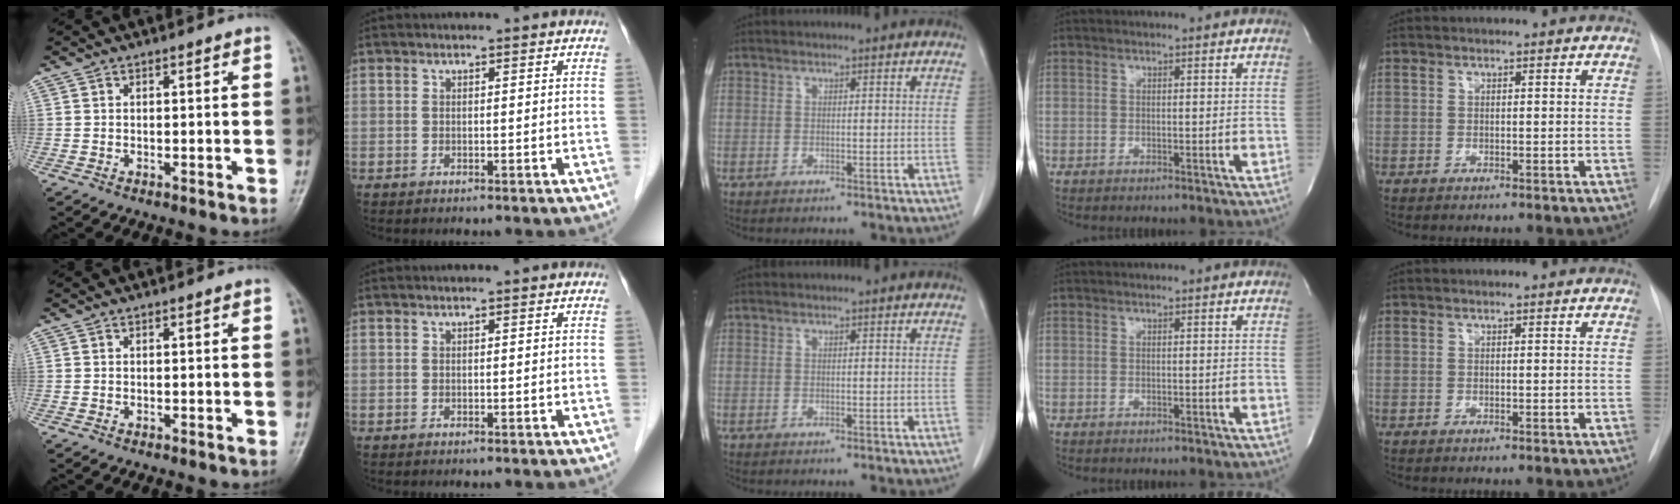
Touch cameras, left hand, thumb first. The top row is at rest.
{}